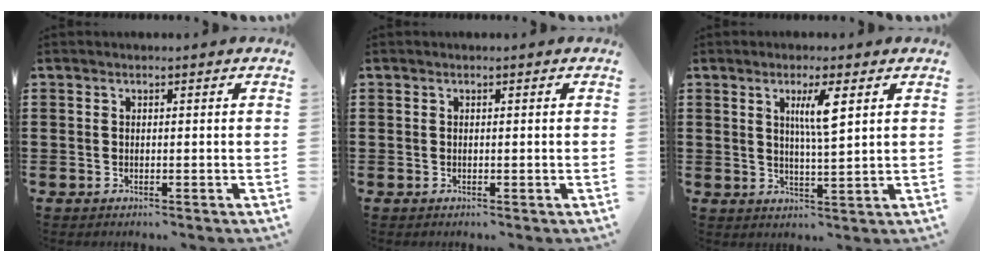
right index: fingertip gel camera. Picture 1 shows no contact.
{"total": 0.0}
{"total": 4.9, "force": [1.9, 0.5, 4.5], "torque": [-0.093, 0.004, 0.027]}